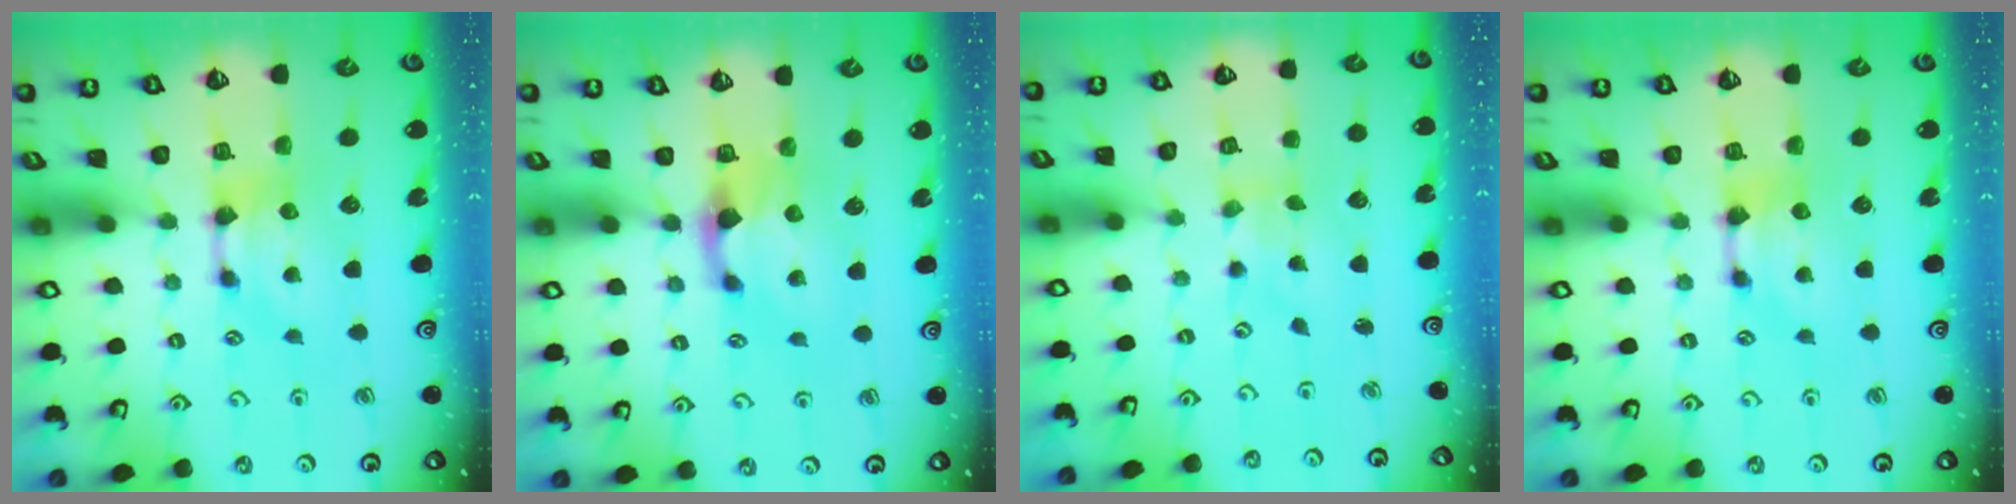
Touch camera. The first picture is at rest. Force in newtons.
{"total": 2.0, "press": 1.8, "slide": 1.0}
{"total": 3.2, "press": 3.1, "slide": 0.7}
{"total": 0.0}